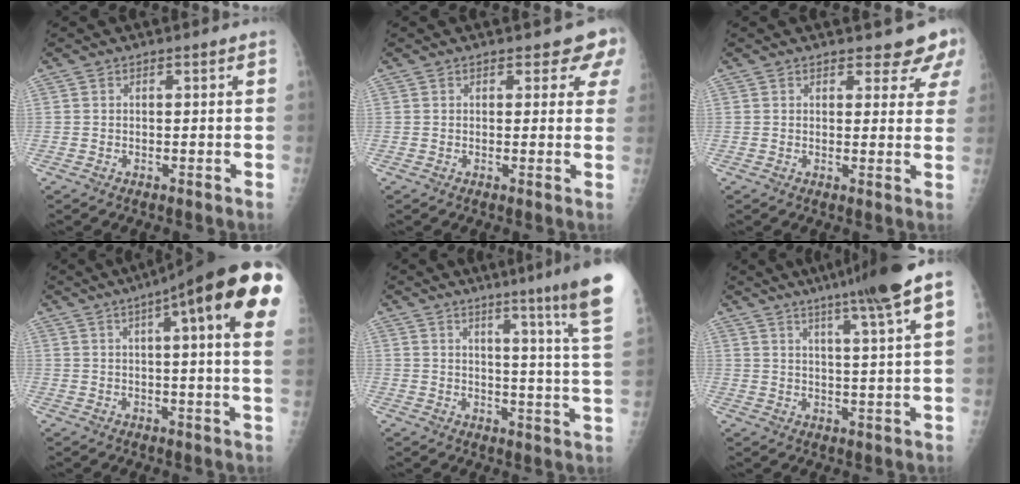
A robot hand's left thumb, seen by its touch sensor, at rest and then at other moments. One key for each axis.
{"total": 4.6, "fx": 3.8, "fy": 2.2, "fz": 1.4, "tx": 0.022, "ty": -0.016, "tz": 0.029}
{"total": 6.5, "fx": 5.7, "fy": 2.6, "fz": 1.6, "tx": 0.019, "ty": -0.029, "tz": 0.049}
{"total": 21.5, "fx": 9.4, "fy": 3.4, "fz": 19.0, "tx": -0.237, "ty": 0.005, "tz": 0.113}
{"total": 16.9, "fx": 12.1, "fy": -1.0, "fz": 11.7, "tx": -0.141, "ty": -0.086, "tz": 0.138}
{"total": 13.6, "fx": 8.4, "fy": -0.5, "fz": 10.6, "tx": -0.159, "ty": -0.015, "tz": 0.114}